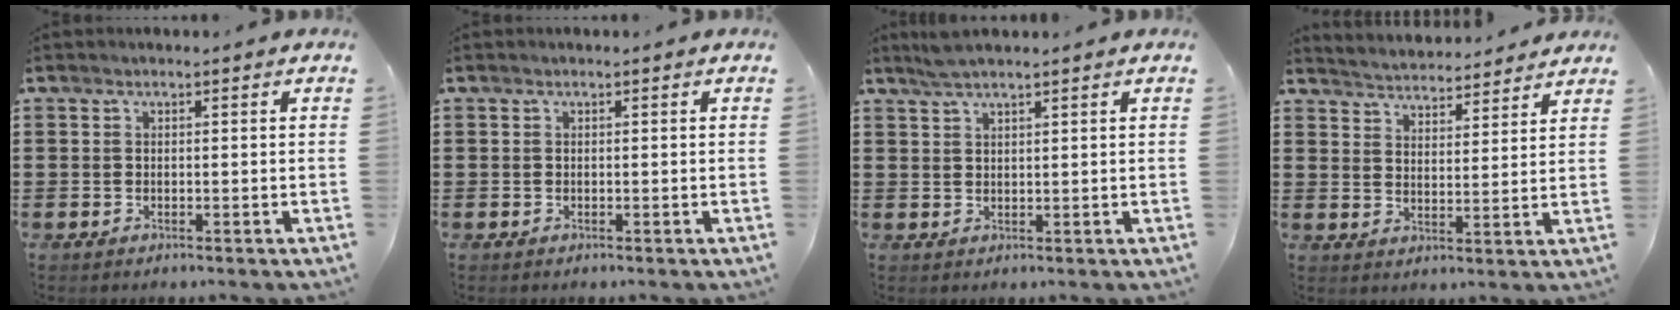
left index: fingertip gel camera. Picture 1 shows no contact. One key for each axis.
{"total": 0.0}
{"total": 2.3, "fx": 1.9, "fy": 0.1, "fz": 1.3, "tx": -0.027, "ty": 0.002, "tz": 0.036}
{"total": 3.8, "fx": 3.8, "fy": -0.1, "fz": -0.6, "tx": -0.008, "ty": -0.028, "tz": 0.064}